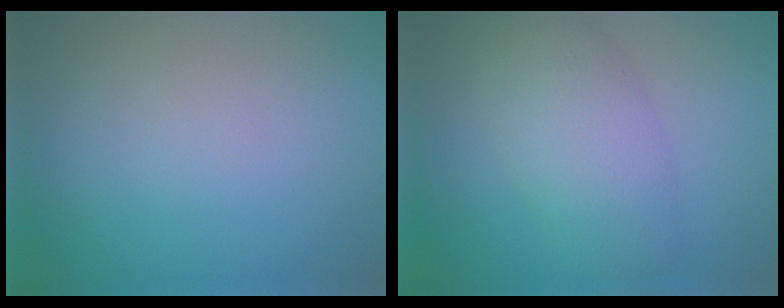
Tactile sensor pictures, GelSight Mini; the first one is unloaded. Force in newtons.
{"total": 4.9, "press": 4.9, "slide": 0.2}